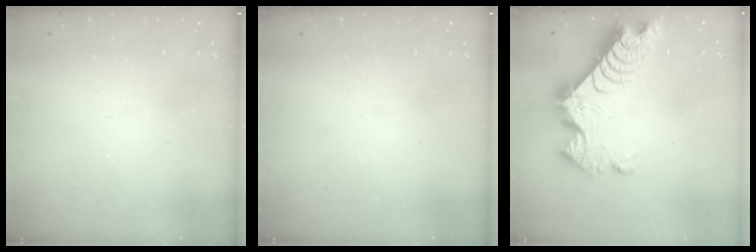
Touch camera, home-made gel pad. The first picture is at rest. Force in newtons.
{"total": 0.0}
{"total": 12.1, "press": 12.0, "slide": 1.1}